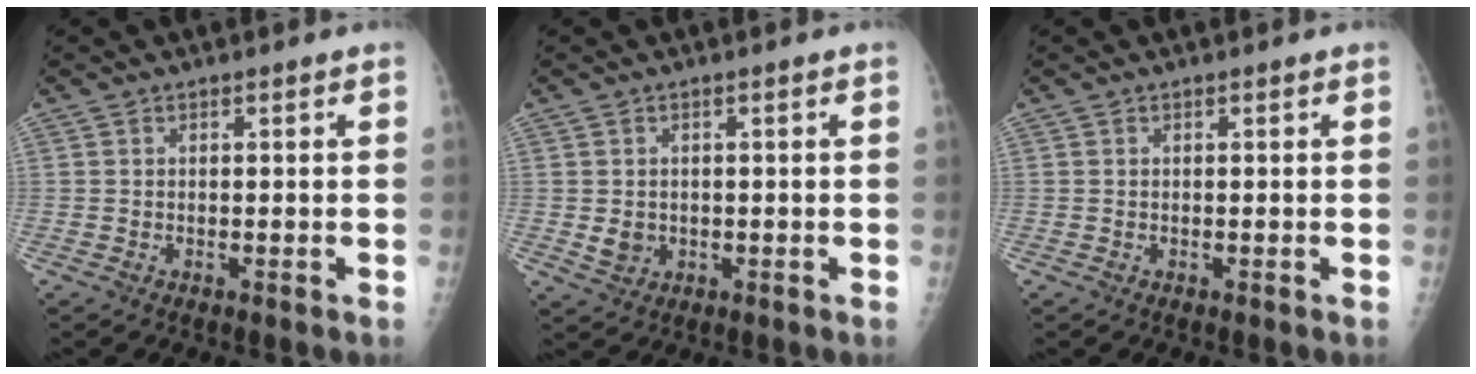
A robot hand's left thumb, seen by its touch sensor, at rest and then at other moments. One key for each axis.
{"total": 2.7, "fx": -0.1, "fy": 2.4, "fz": 1.3, "tx": -0.015, "ty": -0.002, "tz": 0.007}
{"total": 0.0}